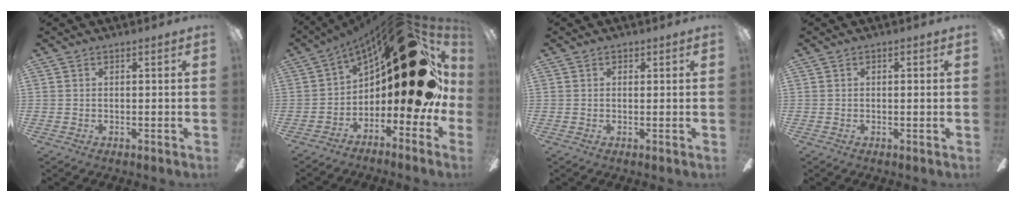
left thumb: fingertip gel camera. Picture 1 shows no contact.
{"total": 28.0, "force": [8.5, 11.9, 23.9], "torque": [-0.304, -0.066, 0.166]}
{"total": 0.6, "force": [0.3, 0.5, 0.3], "torque": [0.003, -0.001, 0.003]}
{"total": 0.8, "force": [0.0, 0.3, 0.8], "torque": [-0.014, 0.003, -0.001]}